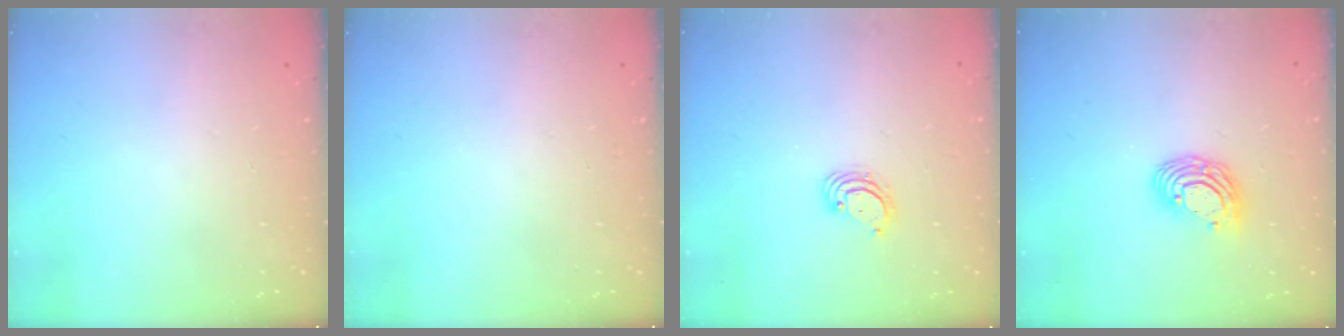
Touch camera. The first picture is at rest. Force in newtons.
{"total": 0.0}
{"total": 3.4, "press": 3.4, "slide": 0.2}
{"total": 9.9, "press": 9.8, "slide": 0.7}